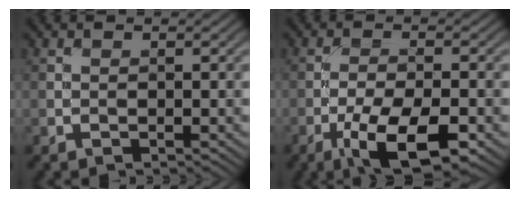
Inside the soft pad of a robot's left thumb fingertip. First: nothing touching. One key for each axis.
{"total": 9.6, "fx": -5.0, "fy": 3.2, "fz": 7.6, "tx": -0.138, "ty": -0.008, "tz": -0.086}